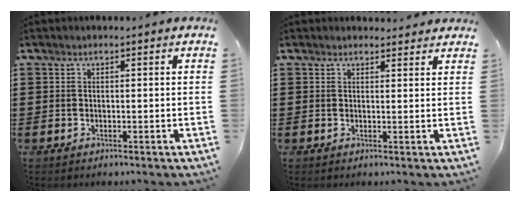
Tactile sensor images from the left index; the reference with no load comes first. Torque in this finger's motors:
{"motor_torque": [2.13, 0.01, 0.13, -0.01]}